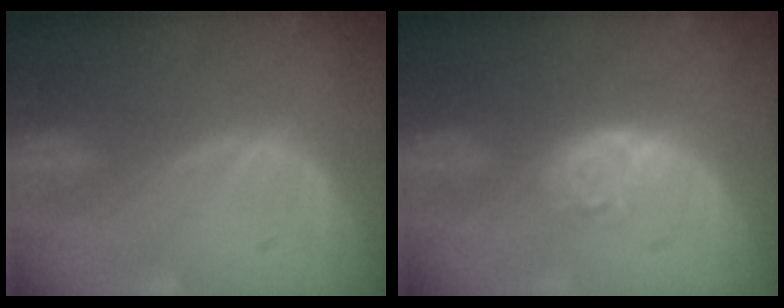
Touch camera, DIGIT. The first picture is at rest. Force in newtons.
{"total": 4.1, "press": 3.6, "slide": 1.9}